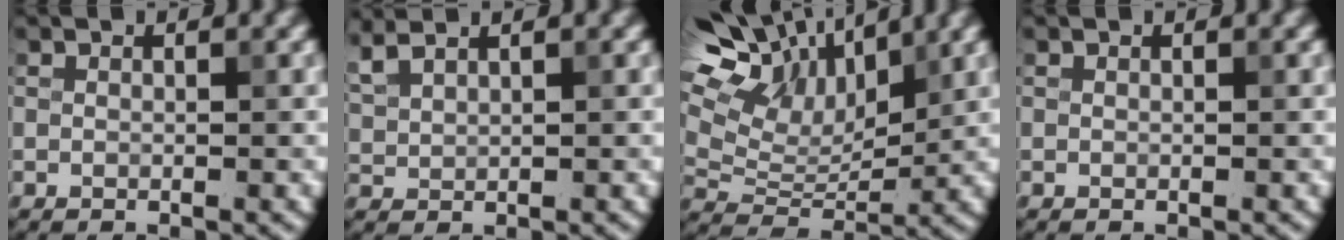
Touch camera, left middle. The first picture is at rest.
{"total": 2.5, "force": [2.0, 0.7, 1.2], "torque": [-0.038, 0.012, 0.047]}
{"total": 11.4, "force": [7.0, 5.6, 7.0], "torque": [-0.148, 0.044, 0.114]}
{"total": 0.0}